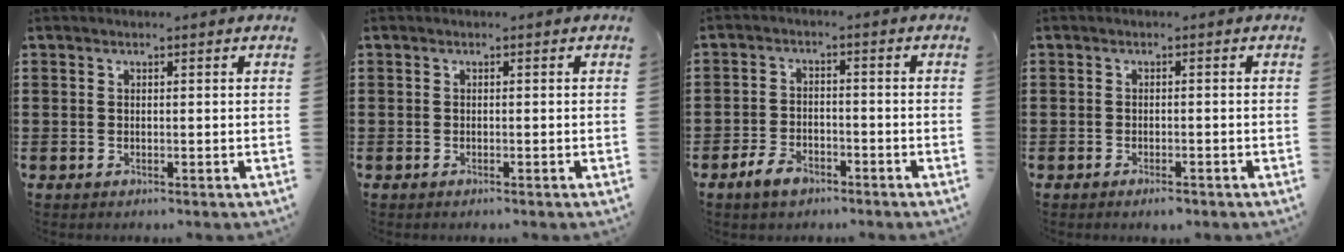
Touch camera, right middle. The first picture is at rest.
{"total": 0.0}
{"total": 4.0, "force": [-2.9, 1.8, 2.1], "torque": [-0.048, 0.005, -0.058]}
{"total": 1.2, "force": [-0.9, 0.3, 0.8], "torque": [-0.016, -0.004, -0.016]}